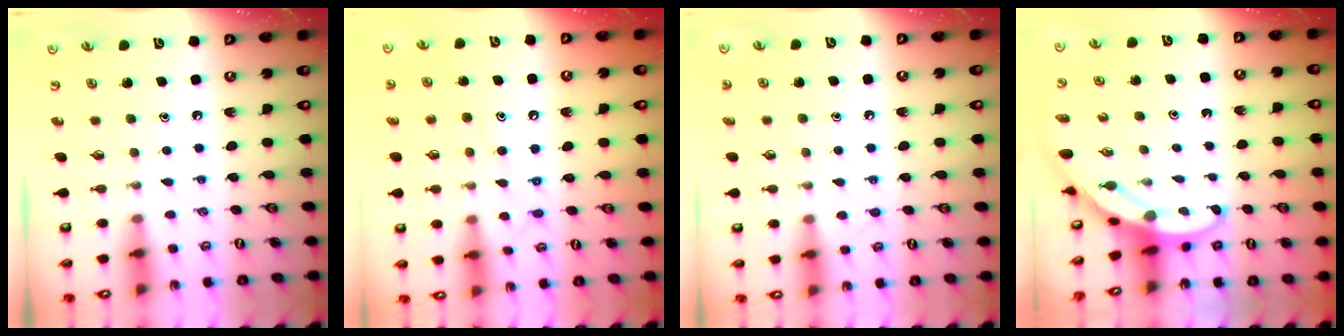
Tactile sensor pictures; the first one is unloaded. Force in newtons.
{"total": 8.7, "press": 8.7, "slide": 0.6}
{"total": 5.9, "press": 5.8, "slide": 0.6}
{"total": 3.5, "press": 3.5, "slide": 0.1}